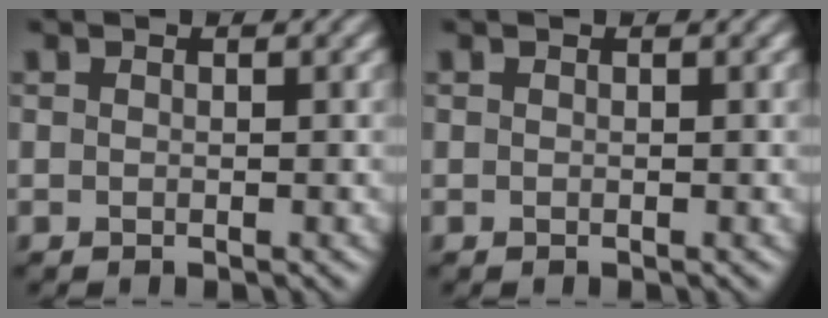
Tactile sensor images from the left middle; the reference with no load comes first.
{"total": 0.0}